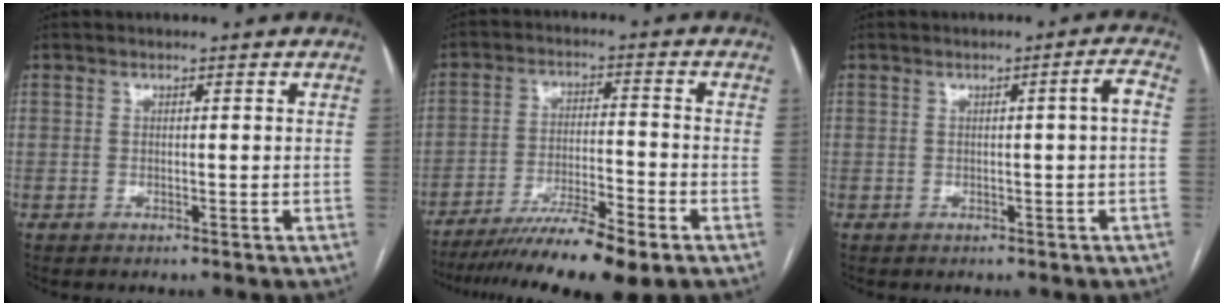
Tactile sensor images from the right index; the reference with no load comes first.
{"total": 12.5, "force": [-9.7, 0.1, 8.0], "torque": [-0.132, -0.023, -0.159]}
{"total": 2.3, "force": [-0.1, -0.3, 2.3], "torque": [-0.030, 0.004, 0.000]}